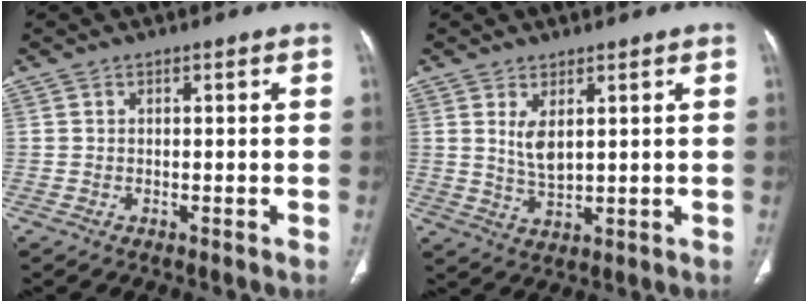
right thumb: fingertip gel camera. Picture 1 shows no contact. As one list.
[{"total": 4.3, "force": [1.6, 1.8, 3.6], "torque": [-0.066, -0.019, 0.040]}]